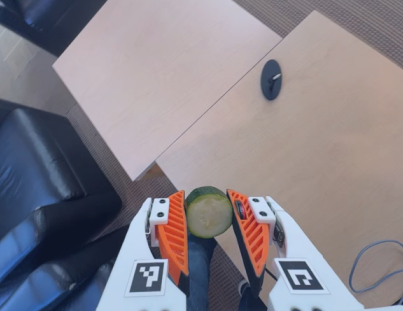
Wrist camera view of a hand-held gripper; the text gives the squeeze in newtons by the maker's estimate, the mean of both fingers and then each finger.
{"total": 14.0, "left": 14.1, "right": 13.9}